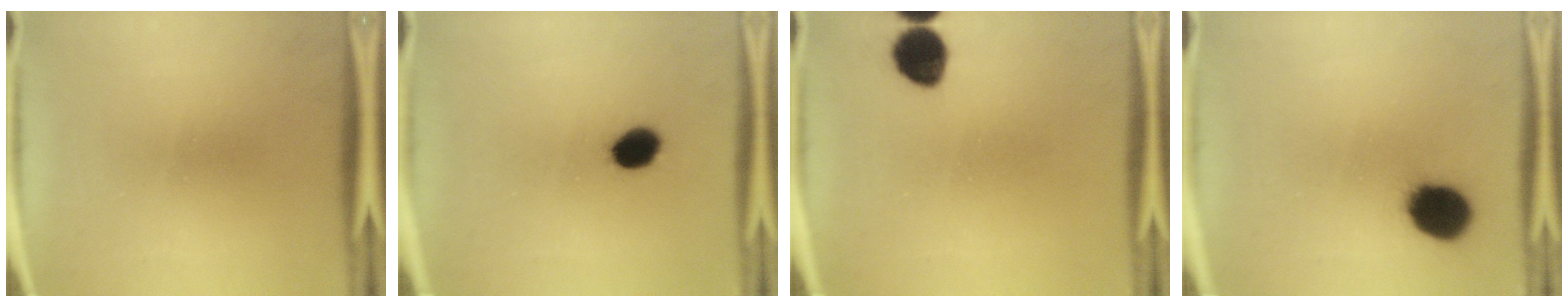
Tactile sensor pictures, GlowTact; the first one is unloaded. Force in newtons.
{"total": 6.1}
{"total": 8.6}
{"total": 11.8}